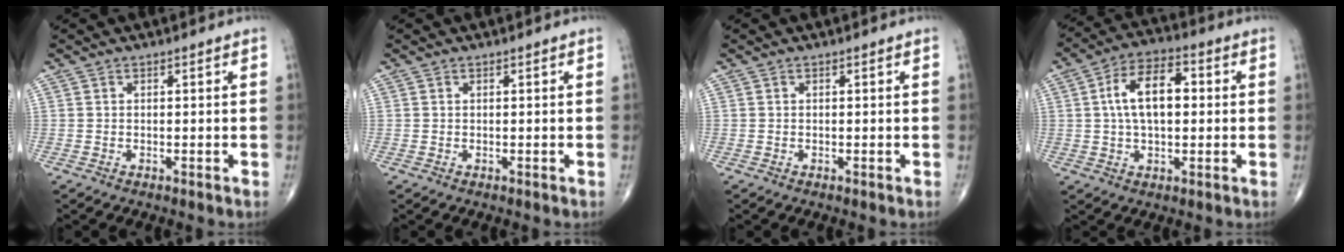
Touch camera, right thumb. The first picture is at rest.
{"total": 0.0}
{"total": 0.0}
{"total": 11.4, "force": [1.3, 6.2, 9.5], "torque": [-0.161, 0.022, 0.018]}